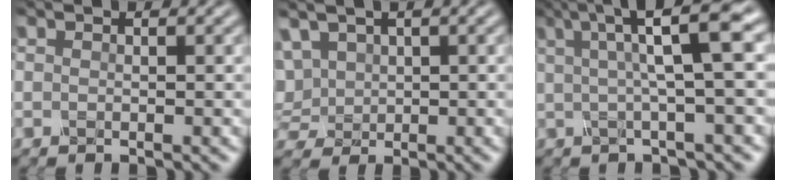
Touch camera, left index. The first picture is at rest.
{"total": 4.5, "force": [2.0, 3.2, 2.5], "torque": [-0.094, 0.020, 0.042]}
{"total": 7.3, "force": [2.2, 1.1, 6.8], "torque": [-0.098, 0.022, 0.034]}